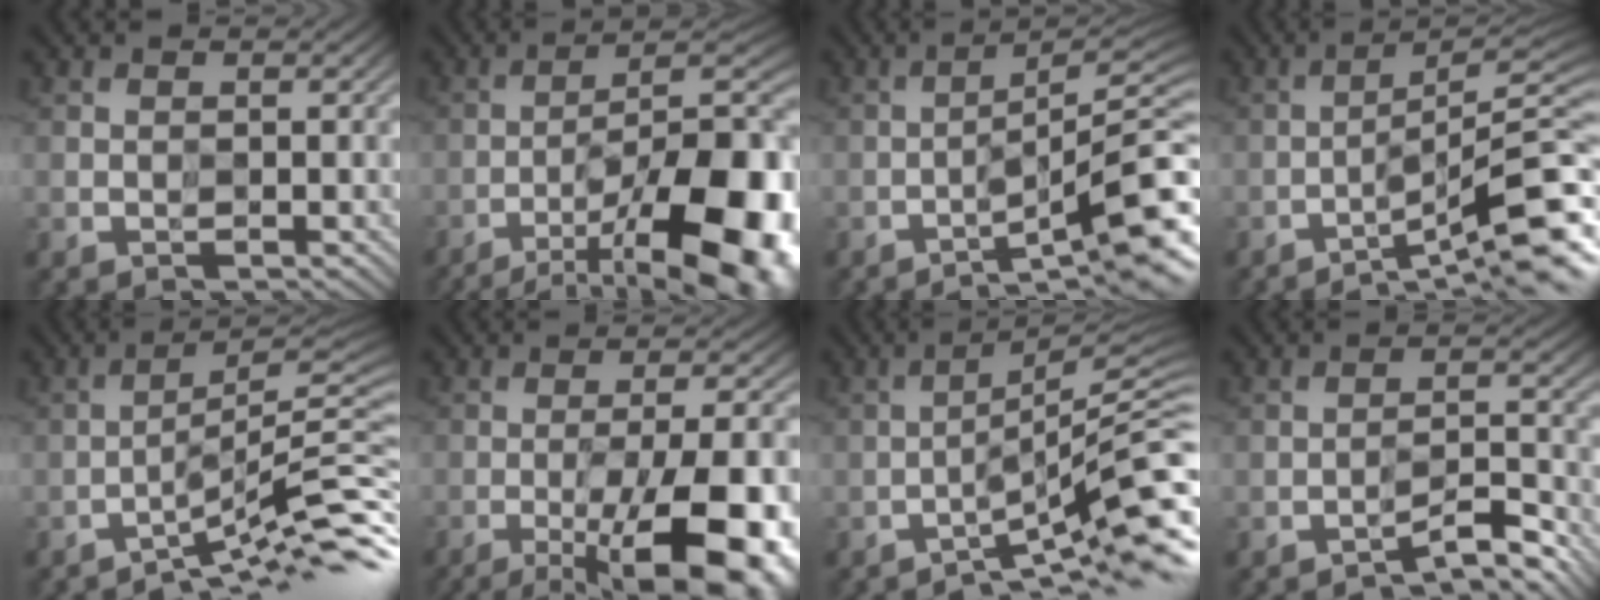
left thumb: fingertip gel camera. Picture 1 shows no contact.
{"total": 19.2, "force": [-10.9, 5.8, 14.7], "torque": [-0.188, -0.015, -0.169]}
{"total": 10.0, "force": [-5.6, 1.2, 8.3], "torque": [-0.106, 0.020, -0.088]}
{"total": 10.5, "force": [-6.9, 0.8, 7.9], "torque": [-0.105, 0.024, -0.111]}
{"total": 9.5, "force": [-6.3, 0.5, 7.1], "torque": [-0.096, 0.018, -0.108]}
{"total": 15.7, "force": [-8.1, 4.4, 12.7], "torque": [-0.164, 0.006, -0.117]}
{"total": 9.3, "force": [-5.8, 0.6, 7.2], "torque": [-0.093, 0.029, -0.102]}
{"total": 3.9, "force": [-3.8, -0.5, 0.8], "torque": [-0.004, 0.019, -0.068]}